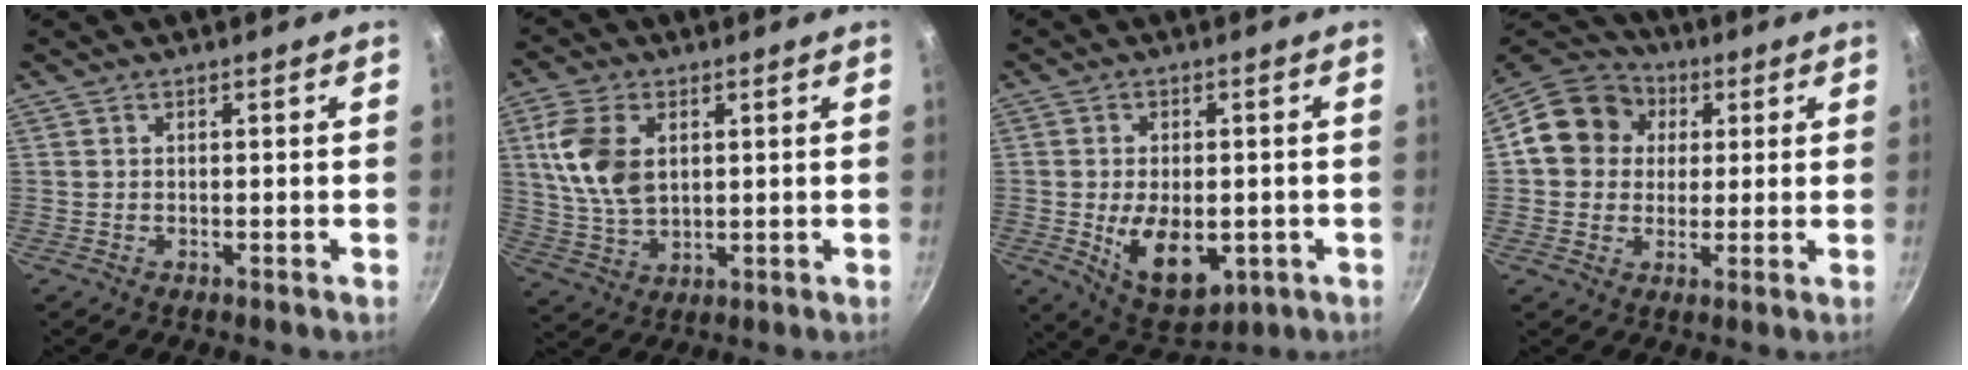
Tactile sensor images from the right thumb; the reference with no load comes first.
{"total": 11.2, "force": [2.8, 6.9, 8.3], "torque": [-0.154, -0.013, 0.059]}
{"total": 12.2, "force": [-2.5, 7.1, 9.6], "torque": [-0.125, -0.005, -0.020]}
{"total": 12.7, "force": [2.7, 11.2, 5.4], "torque": [-0.066, 0.017, 0.028]}